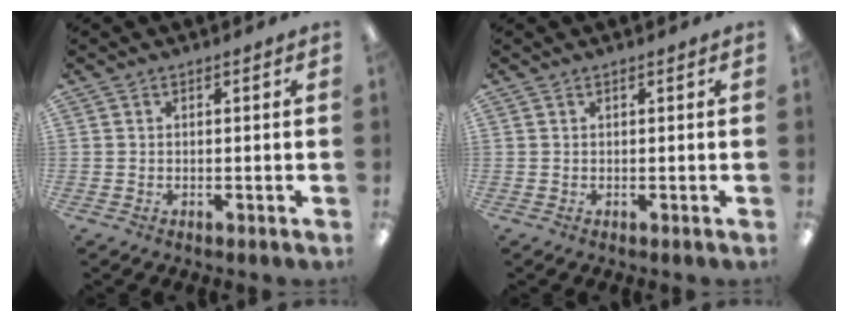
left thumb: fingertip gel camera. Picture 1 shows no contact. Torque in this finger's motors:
{"motor_torque": [0.00, 0.00, -0.04, 0.04, 0.00]}